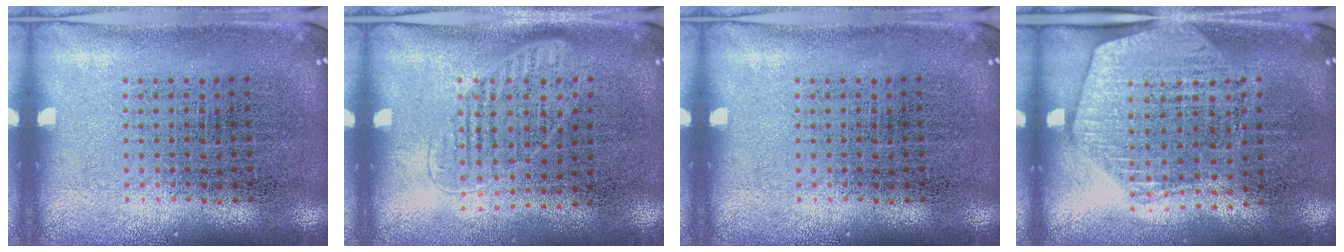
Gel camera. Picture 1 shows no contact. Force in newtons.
{"total": 1.2, "press": 1.0, "slide": 0.7}
{"total": 0.0}
{"total": 1.7, "press": 1.5, "slide": 0.7}